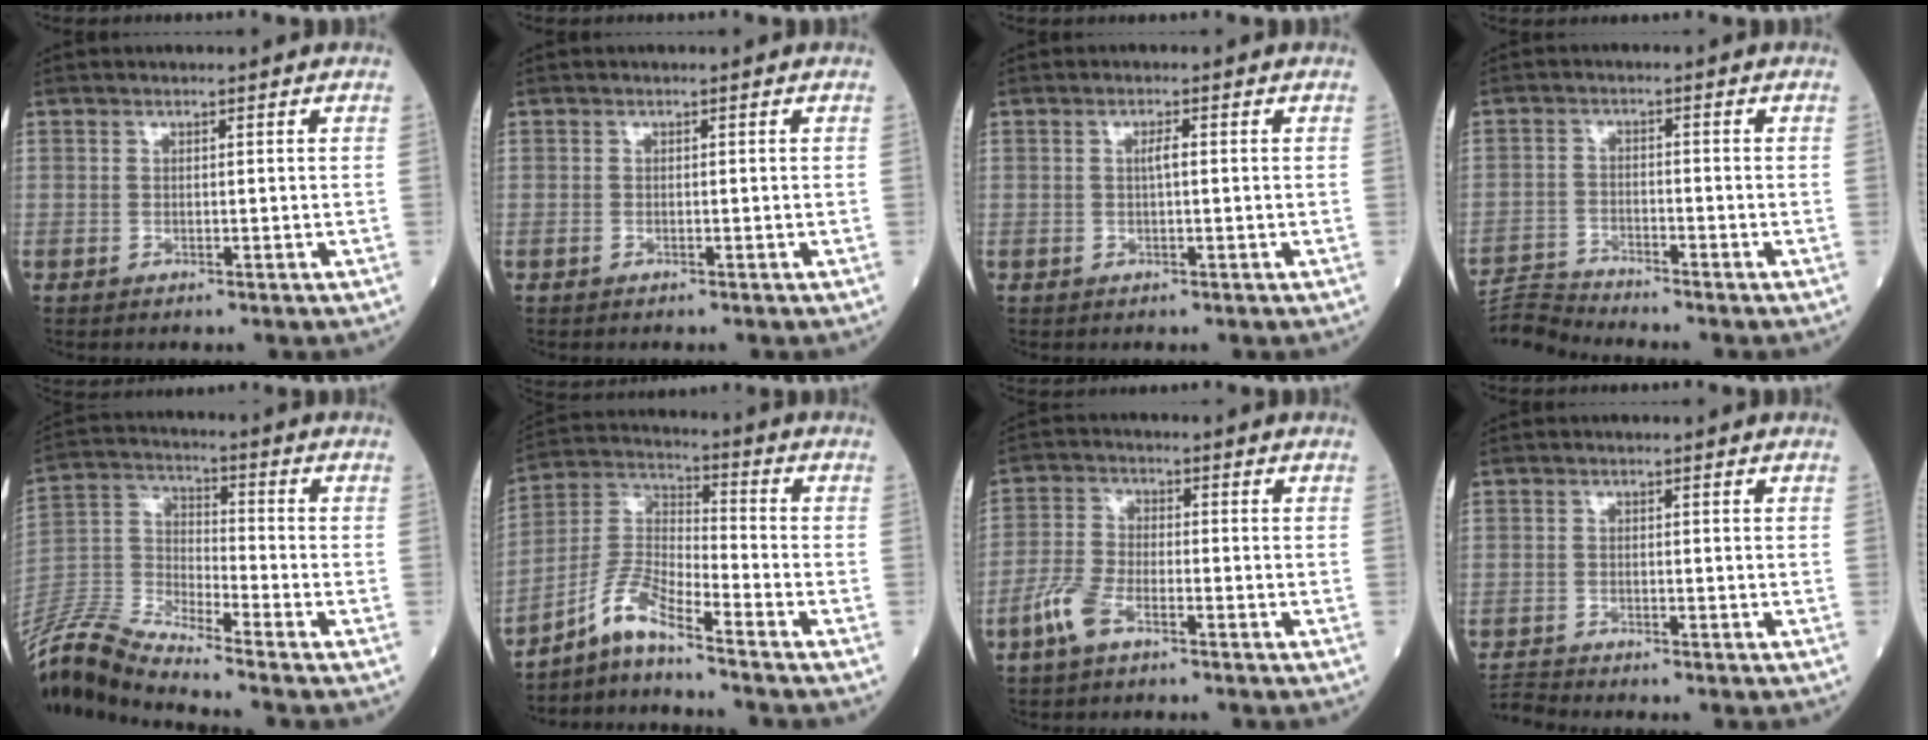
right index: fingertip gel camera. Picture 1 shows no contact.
{"total": 0.0}
{"total": 1.4, "force": [0.2, 0.1, 1.4], "torque": [-0.028, 0.002, 0.002]}
{"total": 5.2, "force": [-4.8, -1.7, -1.0], "torque": [0.009, -0.011, -0.095]}
{"total": 11.3, "force": [-10.6, -0.9, 3.6], "torque": [-0.092, 0.005, -0.214]}
{"total": 7.3, "force": [-6.0, 0.1, 4.2], "torque": [-0.095, 0.007, -0.120]}
{"total": 5.5, "force": [-3.4, 1.9, 3.9], "torque": [-0.098, -0.003, -0.072]}
{"total": 2.4, "force": [-2.2, -0.8, -0.4], "torque": [0.000, -0.020, -0.044]}